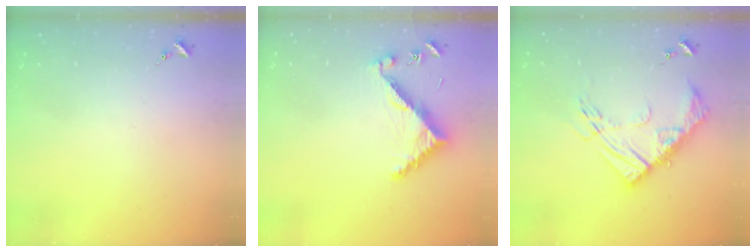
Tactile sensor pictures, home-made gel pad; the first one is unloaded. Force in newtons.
{"total": 8.0, "press": 7.9, "slide": 0.4}
{"total": 17.2, "press": 17.1, "slide": 1.6}